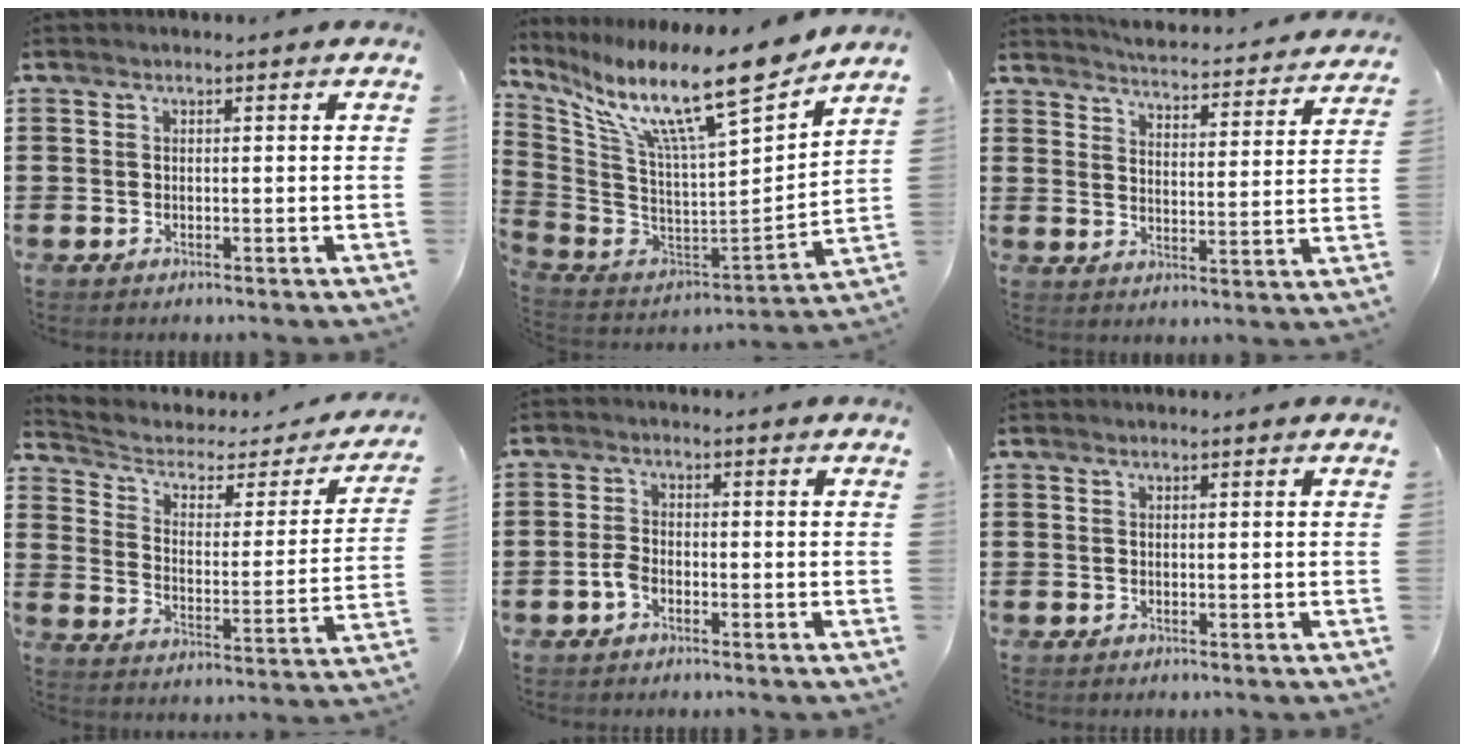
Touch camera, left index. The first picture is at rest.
{"total": 15.3, "force": [11.6, 1.2, 9.9], "torque": [-0.200, -0.084, 0.184]}
{"total": 3.7, "force": [3.6, -0.5, 0.3], "torque": [-0.028, -0.038, 0.055]}
{"total": 3.4, "force": [2.0, 2.2, 1.6], "torque": [-0.050, -0.012, 0.026]}
{"total": 2.3, "force": [-1.1, 1.2, 1.6], "torque": [-0.048, -0.002, -0.026]}
{"total": 0.0}